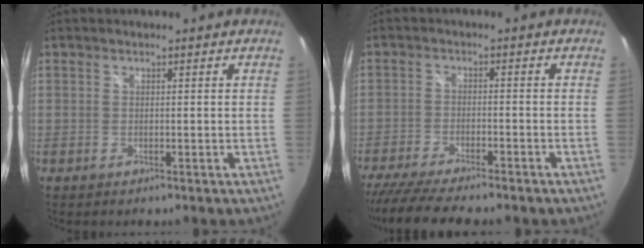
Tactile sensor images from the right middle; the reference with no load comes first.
{"total": 11.7, "force": [-10.1, 1.3, 5.8], "torque": [-0.131, -0.033, -0.166]}